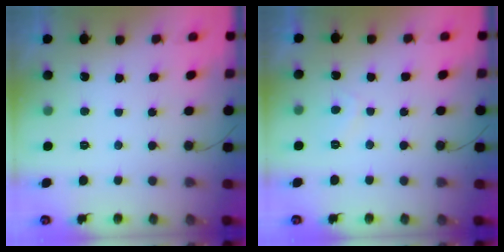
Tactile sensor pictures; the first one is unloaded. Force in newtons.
{"total": 2.3, "press": 2.2, "slide": 0.7}